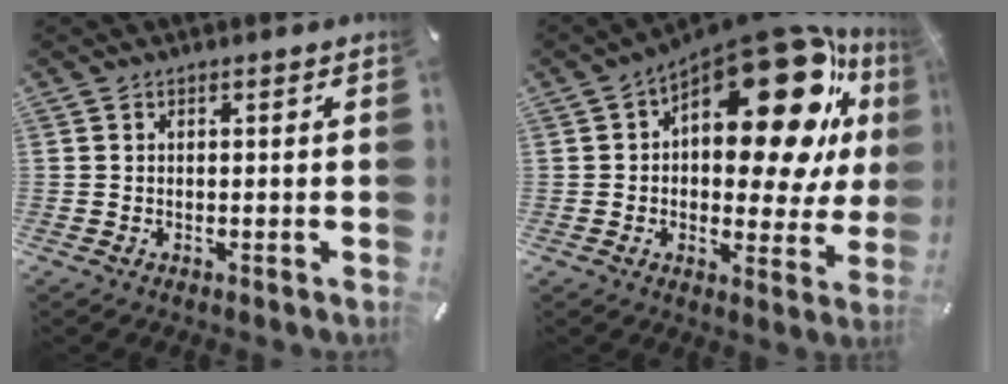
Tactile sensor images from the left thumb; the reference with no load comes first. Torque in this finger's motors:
{"motor_torque": [2.50, 2.50, 0.57, -0.11, 0.33]}